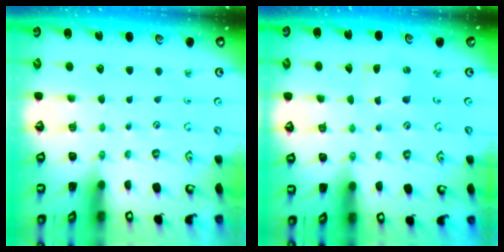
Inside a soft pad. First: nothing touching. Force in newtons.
{"total": 1.1, "press": 1.0, "slide": 0.2}